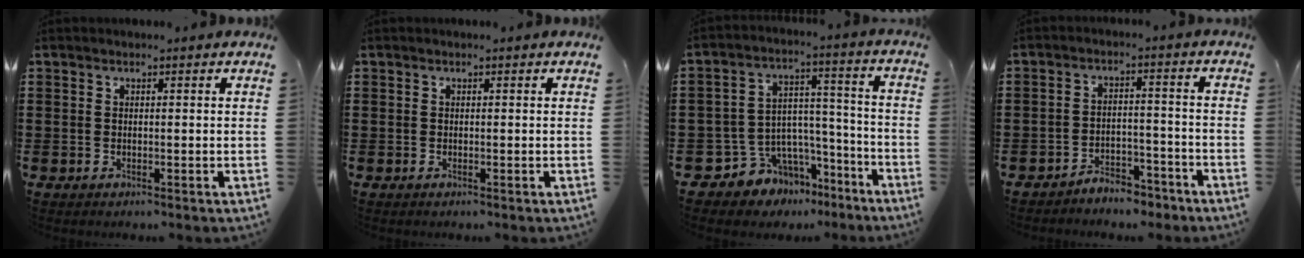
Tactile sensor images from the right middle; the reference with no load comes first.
{"total": 0.0}
{"total": 7.0, "force": [-5.0, 4.9, 0.3], "torque": [-0.030, 0.007, -0.094]}
{"total": 4.3, "force": [-4.3, 0.7, 0.2], "torque": [-0.007, 0.009, -0.089]}